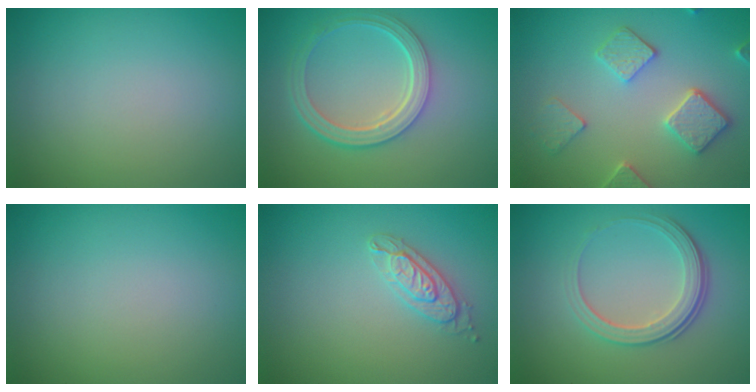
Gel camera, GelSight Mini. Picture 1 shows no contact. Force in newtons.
{"total": 4.8, "press": 3.6, "slide": 3.2}
{"total": 3.9, "press": 3.7, "slide": 1.3}
{"total": 0.0}
{"total": 2.2, "press": 2.2, "slide": 0.3}
{"total": 3.5, "press": 2.6, "slide": 2.4}